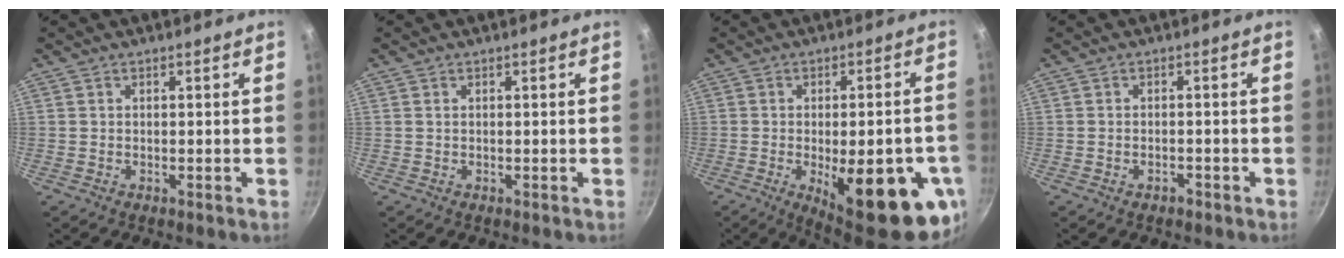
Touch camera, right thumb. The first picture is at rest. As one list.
[{"total": 0.0}, {"total": 21.5, "force": [-6.8, 7.3, 19.0], "torque": [-0.219, -0.005, -0.078]}, {"total": 1.3, "force": [-1.0, 0.6, 0.6], "torque": [-0.007, 0.009, -0.011]}]